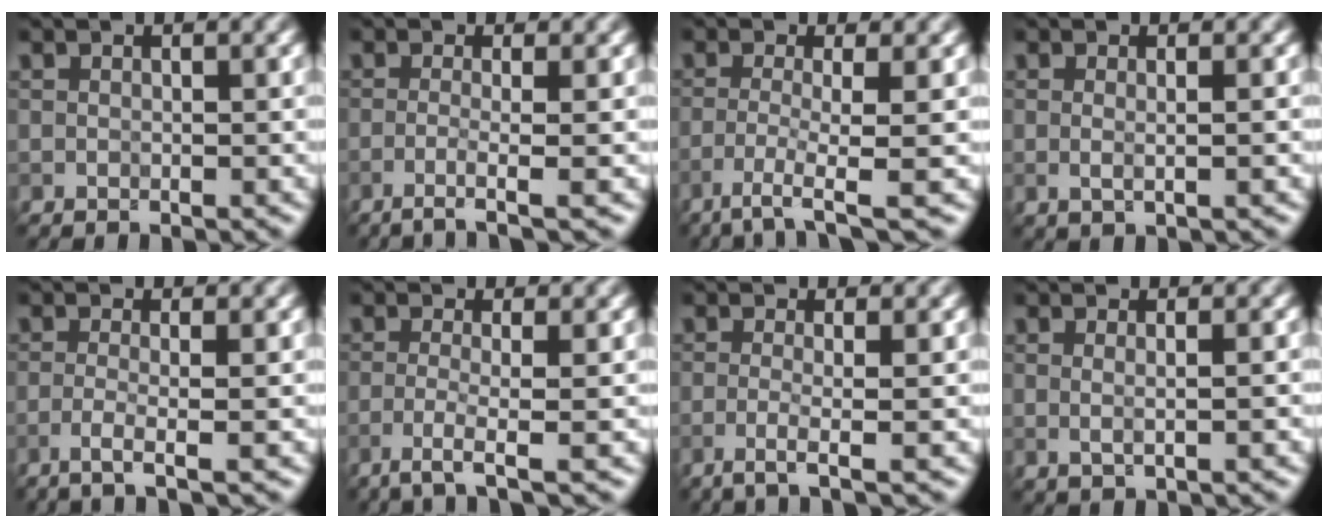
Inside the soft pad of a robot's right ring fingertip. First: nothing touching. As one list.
[{"total": 2.9, "force": [-1.2, 0.6, 2.6], "torque": [-0.036, -0.001, -0.039]}, {"total": 3.9, "force": [-1.9, 0.5, 3.4], "torque": [-0.060, -0.004, -0.047]}, {"total": 1.6, "force": [0.2, 0.6, 1.5], "torque": [-0.024, -0.010, -0.002]}, {"total": 2.7, "force": [-1.1, 0.6, 2.4], "torque": [-0.037, -0.002, -0.039]}, {"total": 3.1, "force": [-1.4, 0.5, 2.7], "torque": [-0.048, -0.002, -0.045]}, {"total": 2.8, "force": [-1.0, 0.7, 2.5], "torque": [-0.040, -0.003, -0.034]}, {"total": 2.0, "force": [0.4, 0.8, 1.8], "torque": [-0.020, -0.005, -0.005]}]